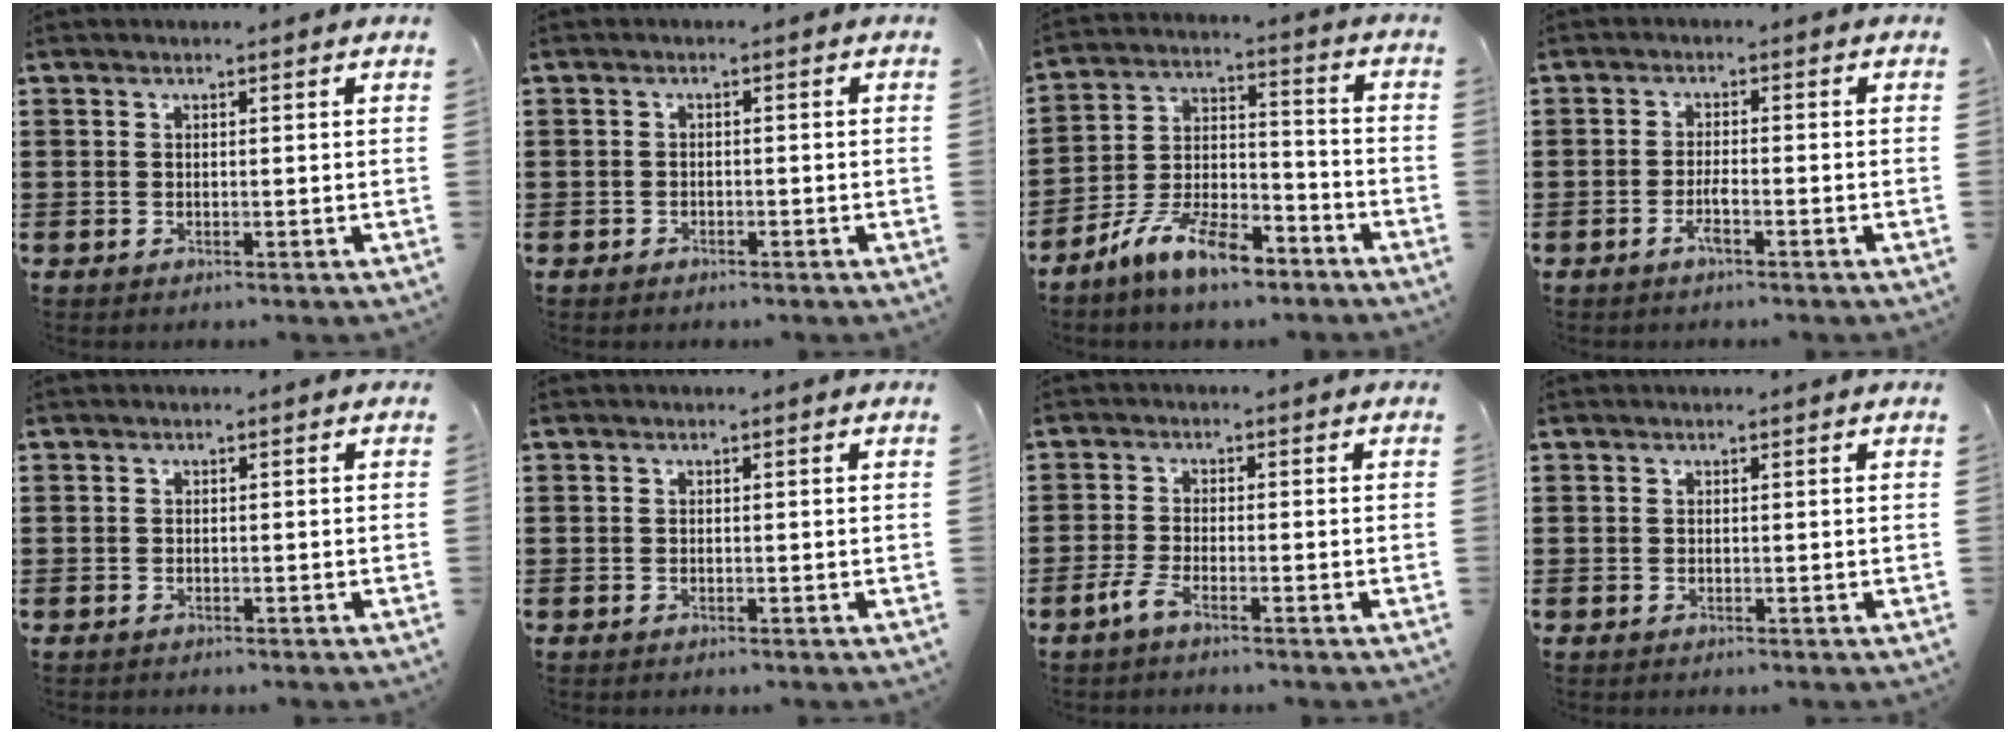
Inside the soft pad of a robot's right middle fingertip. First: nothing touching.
{"total": 1.2, "force": [-1.0, 0.6, 0.1], "torque": [-0.004, 0.003, -0.022]}
{"total": 10.8, "force": [-8.6, 3.2, 5.7], "torque": [-0.113, 0.027, -0.166]}
{"total": 2.1, "force": [-1.2, 0.2, 1.7], "torque": [-0.032, -0.001, -0.022]}
{"total": 0.8, "force": [-0.6, 0.5, -0.1], "torque": [0.002, 0.004, -0.016]}
{"total": 0.0}
{"total": 3.0, "force": [-2.2, 0.7, 1.9], "torque": [-0.053, -0.003, -0.047]}
{"total": 0.0}